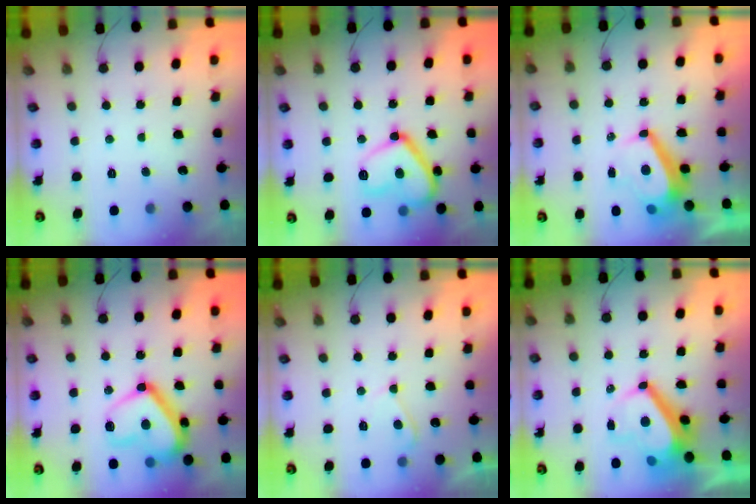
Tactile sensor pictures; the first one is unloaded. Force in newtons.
{"total": 16.4, "press": 16.3, "slide": 1.4}
{"total": 6.8, "press": 6.8, "slide": 0.8}
{"total": 18.2, "press": 18.1, "slide": 1.7}
{"total": 4.7, "press": 4.6, "slide": 0.8}
{"total": 7.9, "press": 7.9, "slide": 1.0}